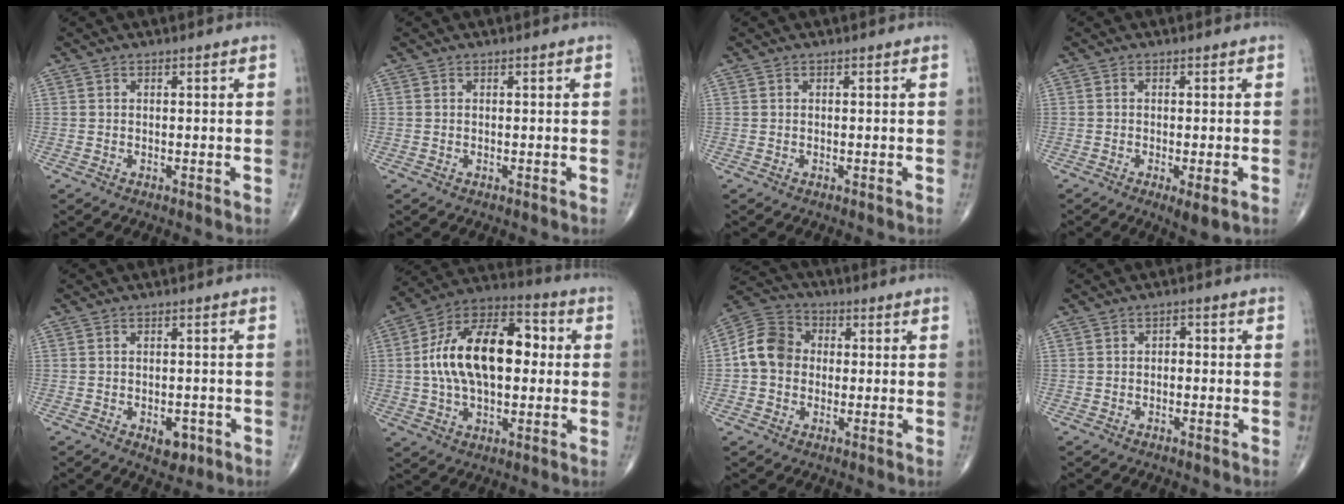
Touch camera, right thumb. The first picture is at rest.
{"total": 0.0}
{"total": 0.0}
{"total": 3.9, "force": [-1.5, 0.8, 3.5], "torque": [-0.058, -0.012, -0.023]}
{"total": 3.7, "force": [-1.7, 2.2, 2.5], "torque": [-0.015, 0.006, -0.016]}
{"total": 20.5, "force": [1.6, 11.5, 16.9], "torque": [-0.276, 0.032, 0.021]}
{"total": 9.2, "force": [0.0, 7.7, 5.0], "torque": [-0.080, 0.027, -0.015]}
{"total": 1.4, "force": [-0.3, 1.1, 0.9], "torque": [0.000, 0.006, -0.012]}